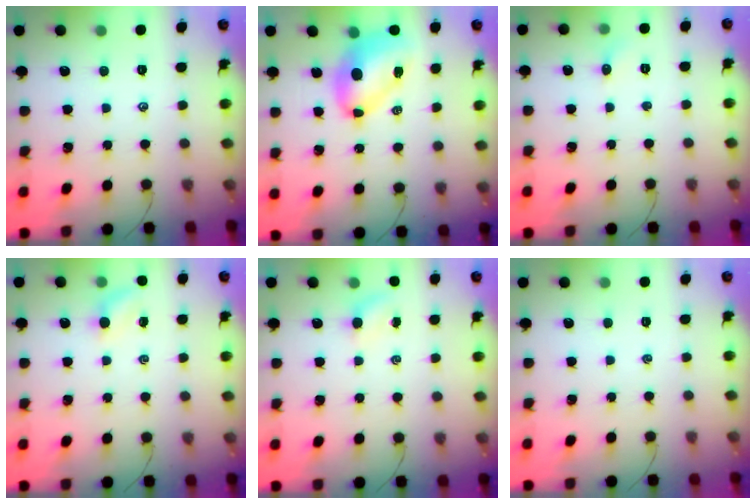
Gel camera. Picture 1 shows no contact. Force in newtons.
{"total": 8.5, "press": 8.3, "slide": 1.8}
{"total": 3.7, "press": 3.5, "slide": 1.3}
{"total": 4.2, "press": 4.0, "slide": 1.3}
{"total": 3.5, "press": 3.5, "slide": 0.8}
{"total": 0.0}